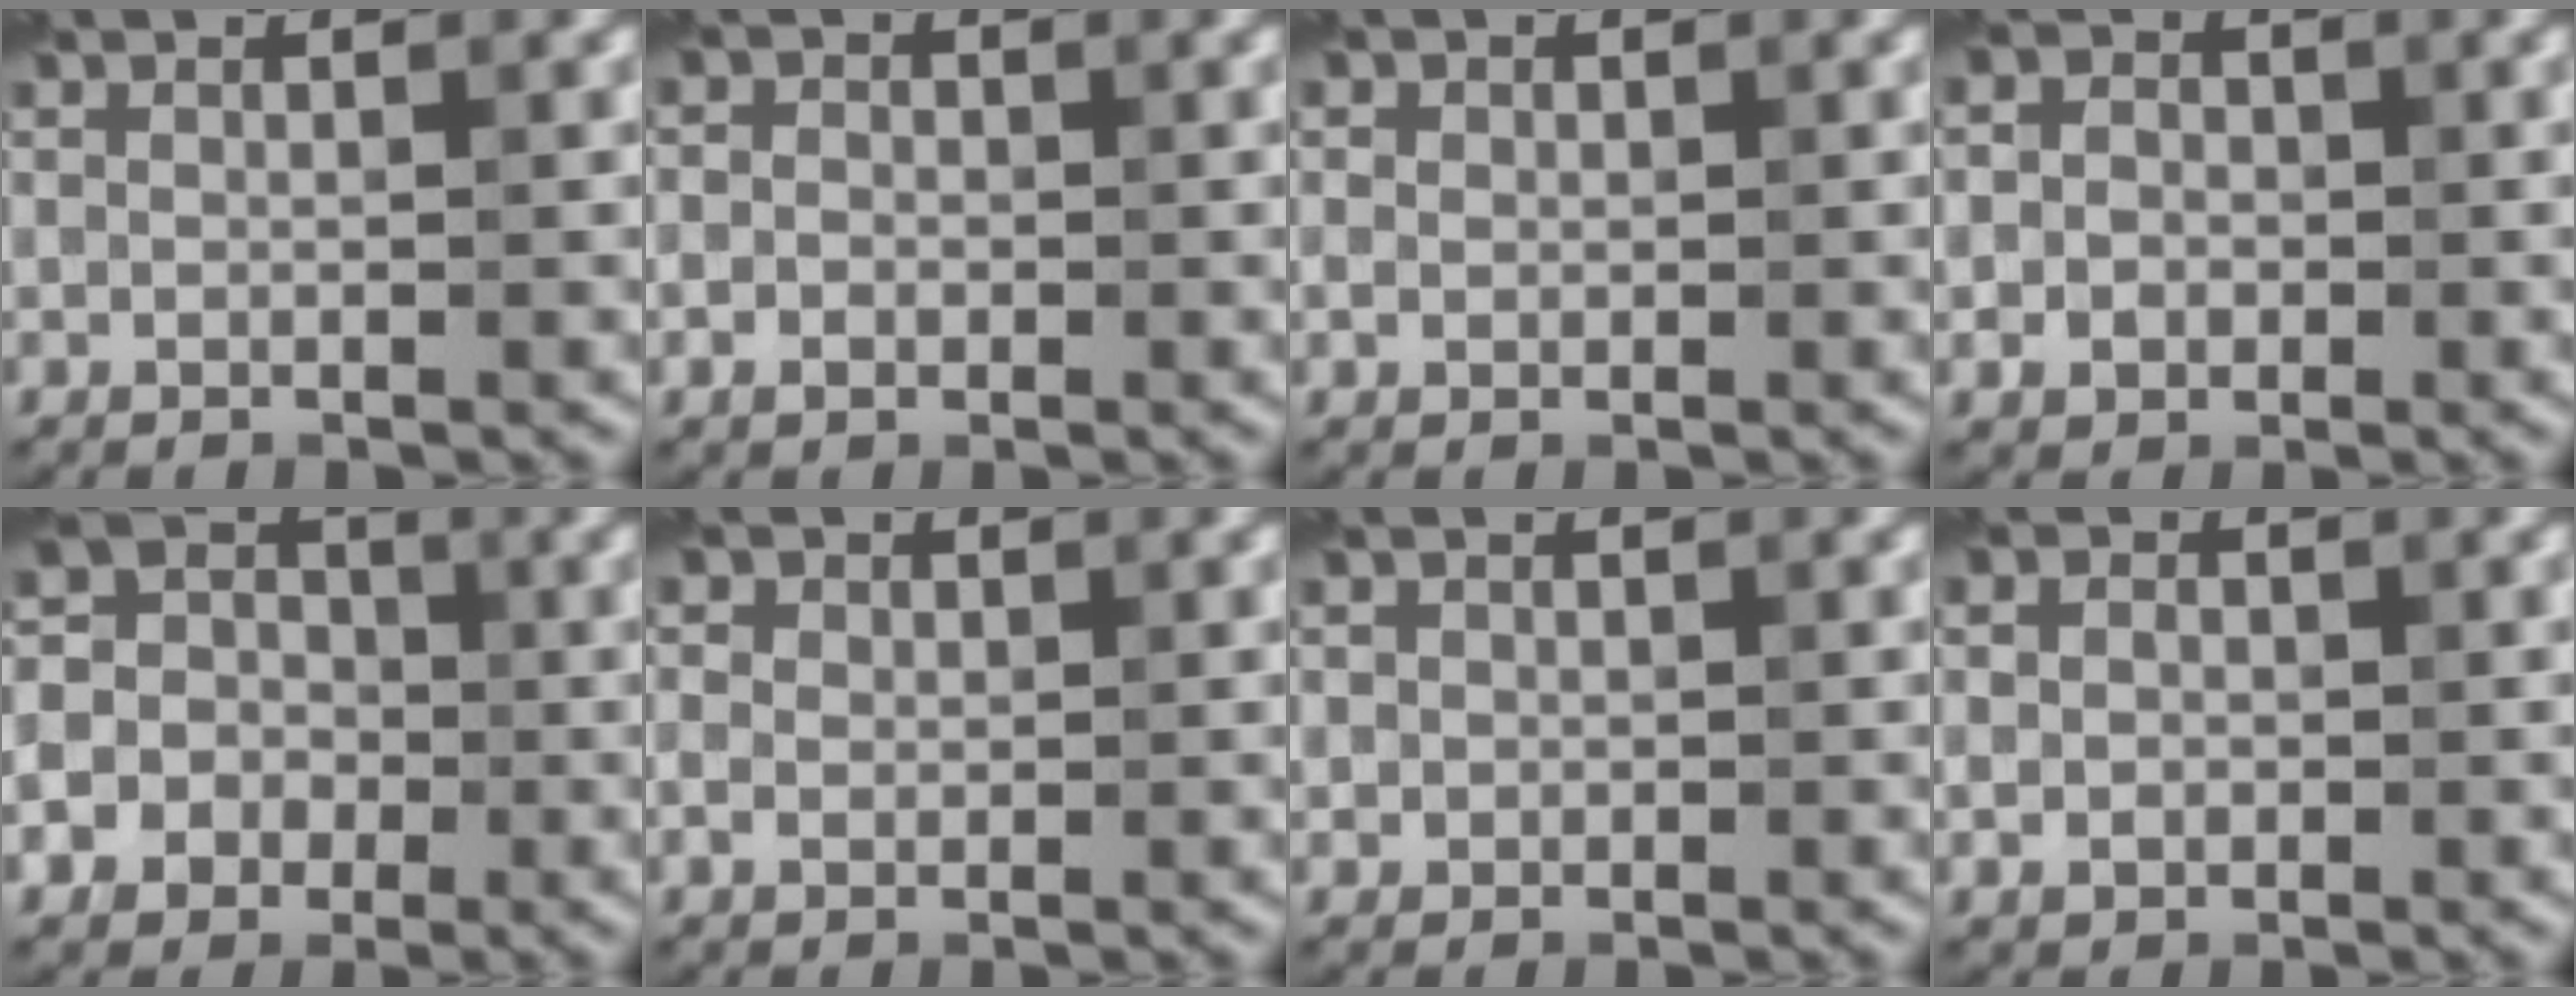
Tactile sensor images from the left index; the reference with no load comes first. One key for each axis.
{"total": 2.0, "fx": -0.3, "fy": 1.8, "fz": 0.9, "tx": 0.002, "ty": 0.001, "tz": -0.015}
{"total": 1.5, "fx": 0.3, "fy": 1.4, "fz": 0.5, "tx": -0.007, "ty": 0.001, "tz": 0.000}
{"total": 3.6, "fx": 0.2, "fy": 3.2, "fz": 1.6, "tx": -0.004, "ty": 0.006, "tz": -0.022}
{"total": 7.8, "fx": -2.6, "fy": 7.1, "fz": 2.1, "tx": -0.049, "ty": 0.002, "tz": -0.060}
{"total": 2.6, "fx": 0.6, "fy": 2.2, "fz": 1.2, "tx": -0.017, "ty": 0.009, "tz": -0.003}
{"total": 1.1, "fx": 0.1, "fy": 1.1, "fz": 0.1, "tx": 0.012, "ty": -0.005, "tz": 0.003}
{"total": 1.8, "fx": 0.0, "fy": 1.6, "fz": 0.8, "tx": -0.012, "ty": -0.004, "tz": -0.002}